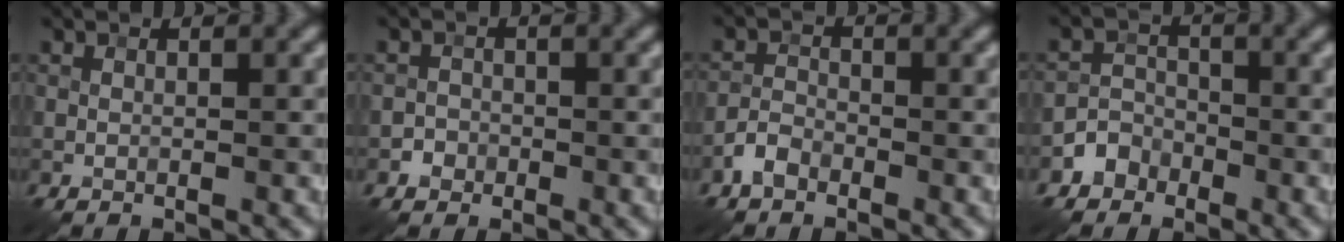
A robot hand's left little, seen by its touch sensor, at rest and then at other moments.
{"total": 1.1, "force": [-0.6, 1.0, 0.0], "torque": [0.009, 0.004, -0.010]}
{"total": 1.8, "force": [-1.3, 0.9, 0.8], "torque": [-0.013, 0.007, -0.031]}
{"total": 2.2, "force": [-1.5, 1.7, 0.2], "torque": [0.008, 0.012, -0.032]}